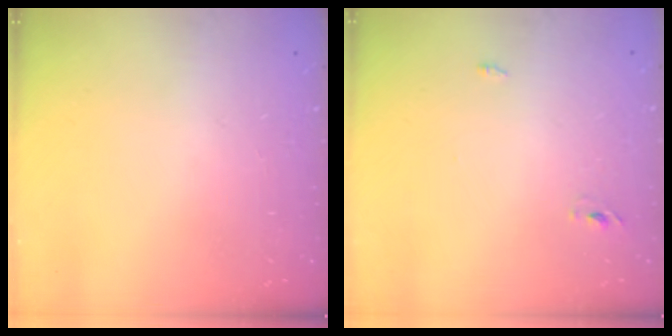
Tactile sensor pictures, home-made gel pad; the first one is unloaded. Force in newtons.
{"total": 2.4, "press": 2.2, "slide": 1.0}